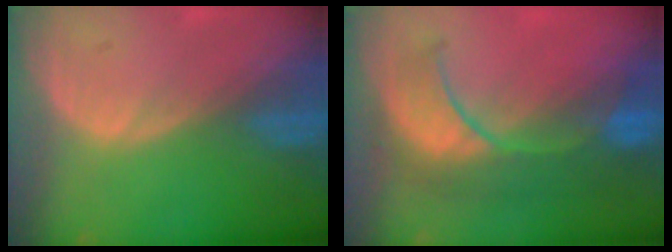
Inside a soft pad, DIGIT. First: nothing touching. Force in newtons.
{"total": 9.5, "press": 9.1, "slide": 2.7}